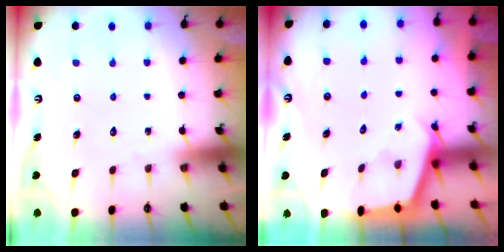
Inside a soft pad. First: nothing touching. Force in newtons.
{"total": 2.5, "press": 2.5, "slide": 0.2}